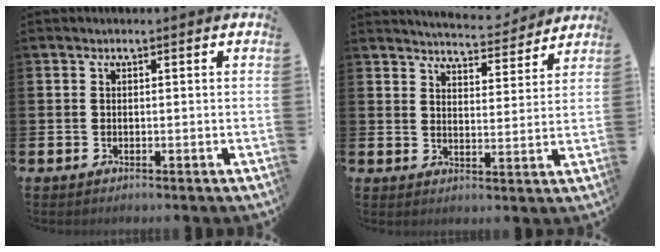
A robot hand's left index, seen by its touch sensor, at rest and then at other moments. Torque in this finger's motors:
{"motor_torque": [0.39, -1.75, 0.47, 0.10]}